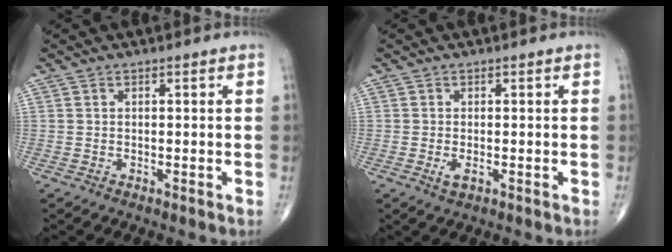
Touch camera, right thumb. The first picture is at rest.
{"total": 1.8, "force": [-0.5, 0.9, 1.5], "torque": [-0.032, -0.004, -0.009]}